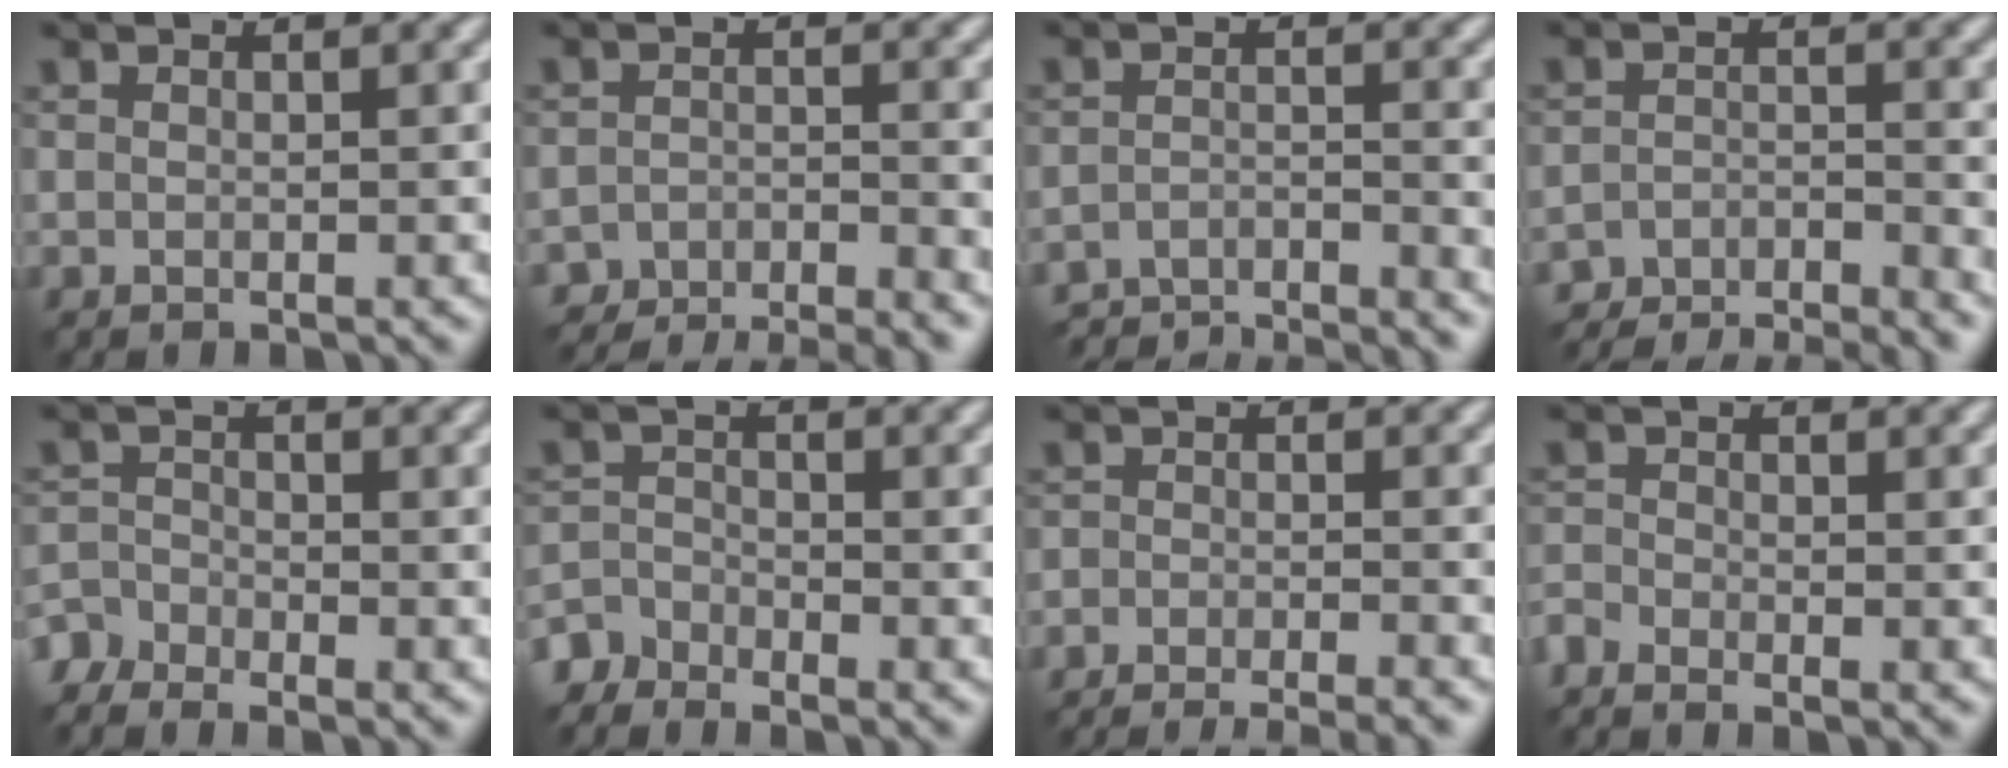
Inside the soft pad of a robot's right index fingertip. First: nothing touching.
{"total": 5.6, "force": [-5.5, 0.5, 0.8], "torque": [-0.012, -0.008, -0.089]}
{"total": 6.8, "force": [-6.6, 0.8, 1.7], "torque": [-0.031, -0.007, -0.112]}
{"total": 6.9, "force": [-6.7, 0.9, 1.5], "torque": [-0.023, -0.009, -0.114]}
{"total": 3.6, "force": [-3.3, 1.2, 0.8], "torque": [-0.016, -0.008, -0.063]}
{"total": 2.6, "force": [-2.5, 0.7, 0.2], "torque": [-0.005, -0.002, -0.061]}
{"total": 7.1, "force": [-6.3, 1.7, 2.7], "torque": [-0.029, -0.012, -0.078]}
{"total": 2.1, "force": [-1.9, 0.3, 0.9], "torque": [-0.035, -0.006, -0.040]}